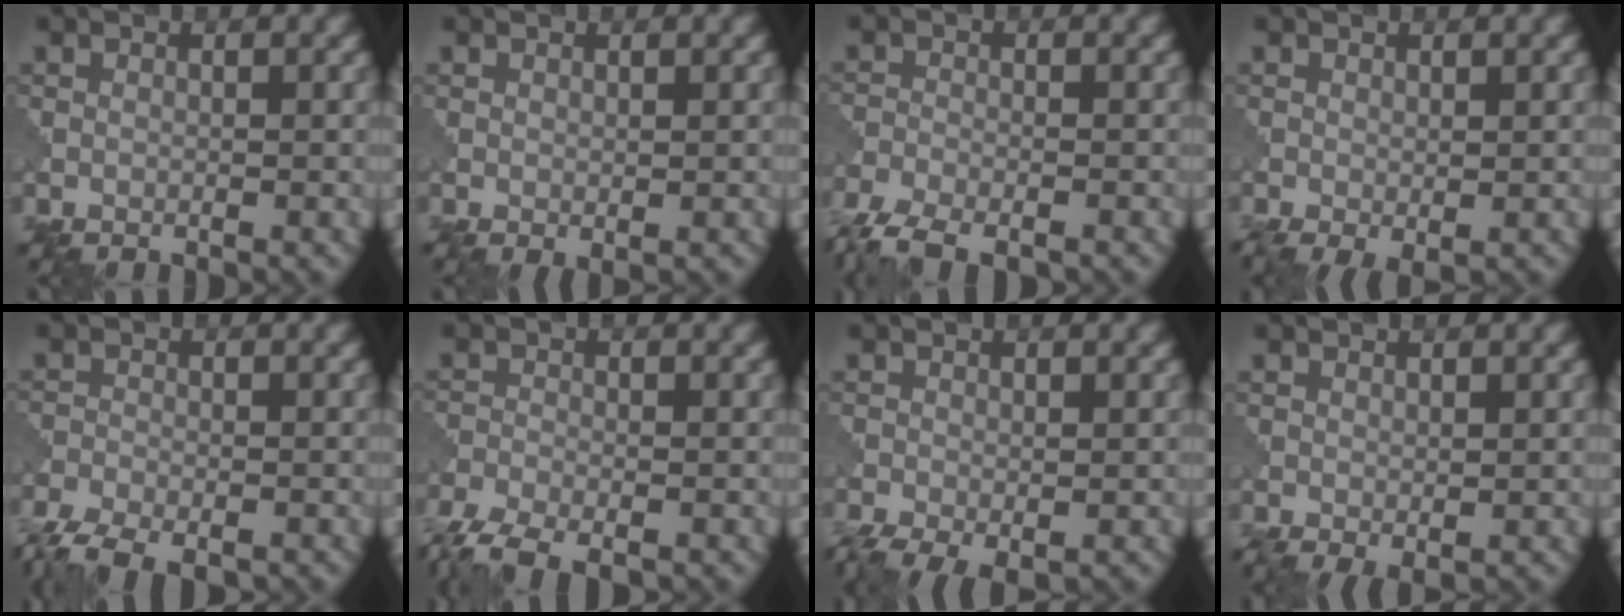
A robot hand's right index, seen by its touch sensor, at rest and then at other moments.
{"total": 0.7, "force": [0.0, 0.4, 0.6], "torque": [-0.010, -0.002, 0.002]}
{"total": 5.1, "force": [-4.2, 1.3, 2.5], "torque": [-0.050, -0.018, -0.086]}
{"total": 2.2, "force": [-0.9, 0.9, 1.8], "torque": [-0.037, -0.011, -0.012]}
{"total": 6.0, "force": [-5.0, 1.8, 2.8], "torque": [-0.056, -0.024, -0.093]}
{"total": 5.0, "force": [-4.1, 1.3, 2.6], "torque": [-0.051, -0.016, -0.087]}
{"total": 3.9, "force": [-2.6, 1.3, 2.6], "torque": [-0.049, -0.007, -0.045]}
{"total": 1.9, "force": [-0.7, 0.8, 1.6], "torque": [-0.033, -0.010, -0.009]}